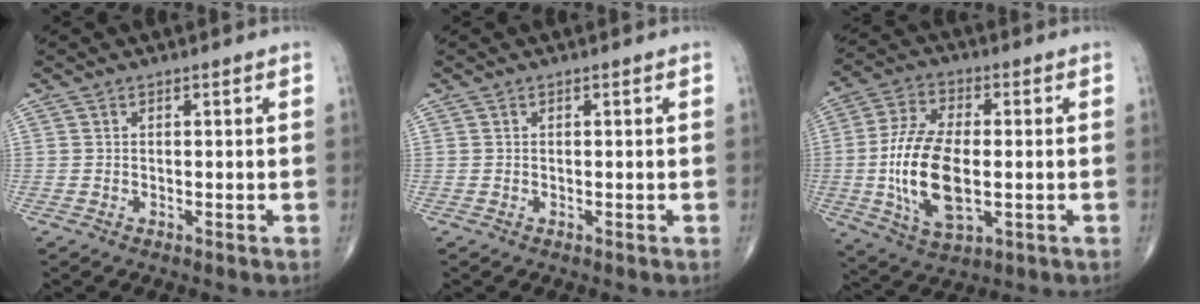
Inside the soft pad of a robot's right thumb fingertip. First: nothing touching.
{"total": 0.0}
{"total": 15.8, "force": [-1.7, 7.7, 13.7], "torque": [-0.270, 0.000, -0.028]}